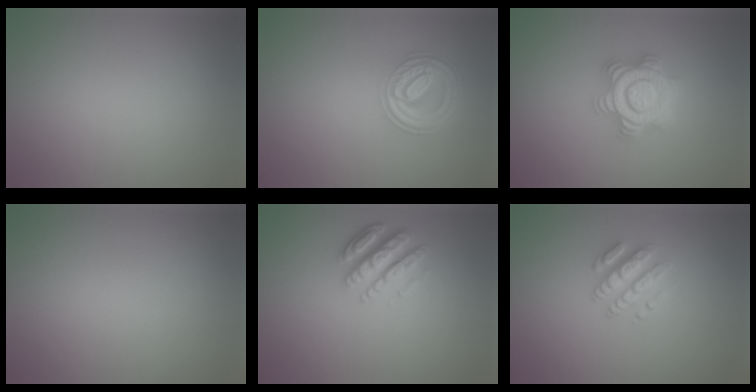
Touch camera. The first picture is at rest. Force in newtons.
{"total": 4.5, "press": 3.5, "slide": 2.7}
{"total": 4.9, "press": 4.8, "slide": 0.7}
{"total": 0.0}
{"total": 4.4, "press": 3.2, "slide": 3.1}
{"total": 2.9, "press": 2.5, "slide": 1.4}